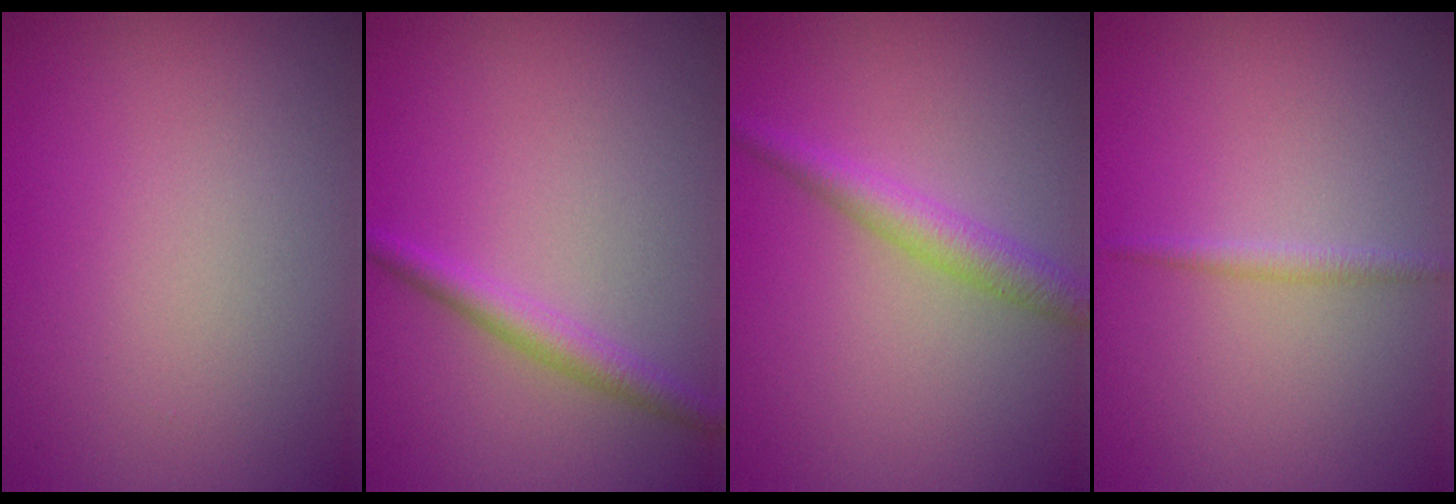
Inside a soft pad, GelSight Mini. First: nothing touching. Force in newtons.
{"total": 2.2, "press": 2.2, "slide": 0.0}
{"total": 2.6, "press": 2.6, "slide": 0.2}
{"total": 0.9, "press": 0.9, "slide": 0.0}